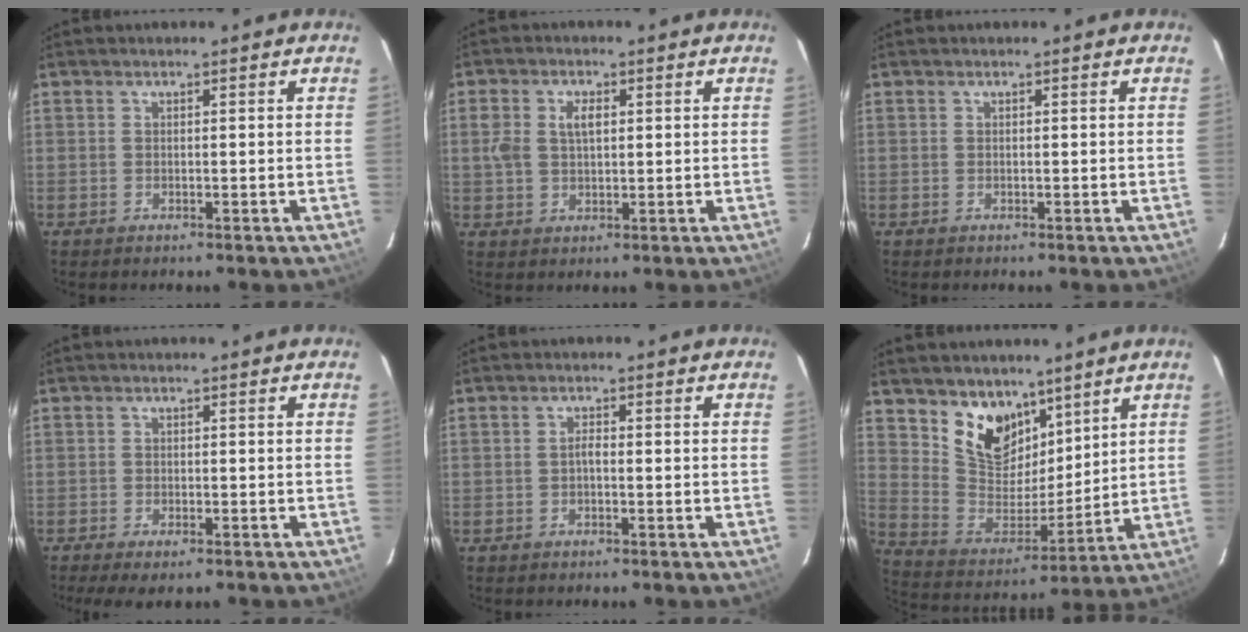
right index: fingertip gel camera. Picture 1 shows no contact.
{"total": 4.9, "force": [1.1, 3.0, 3.7], "torque": [-0.075, 0.010, 0.022]}
{"total": 0.0}
{"total": 5.1, "force": [-3.7, 1.5, 3.2], "torque": [-0.075, -0.021, -0.062]}
{"total": 1.1, "force": [-0.4, 0.5, 0.9], "torque": [-0.018, 0.006, -0.008]}
{"total": 13.2, "force": [8.6, 8.1, 5.9], "torque": [-0.117, -0.003, 0.174]}